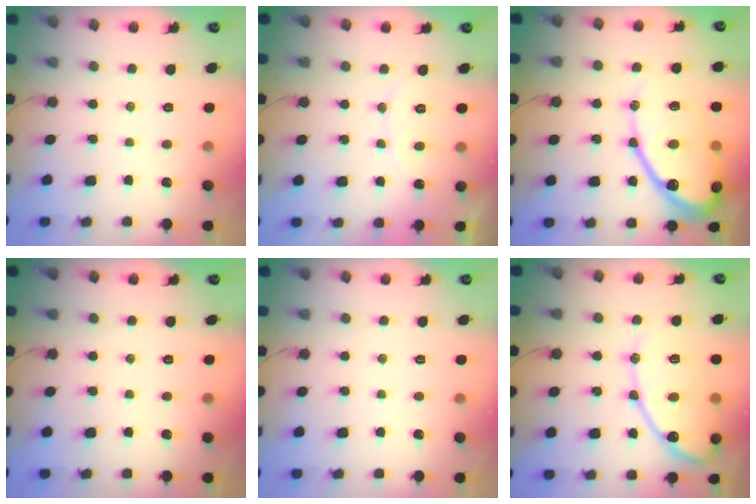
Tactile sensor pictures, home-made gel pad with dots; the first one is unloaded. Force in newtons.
{"total": 5.4, "press": 5.4, "slide": 0.4}
{"total": 20.2, "press": 20.1, "slide": 1.8}
{"total": 0.0}
{"total": 0.0}
{"total": 13.9, "press": 13.9, "slide": 1.2}